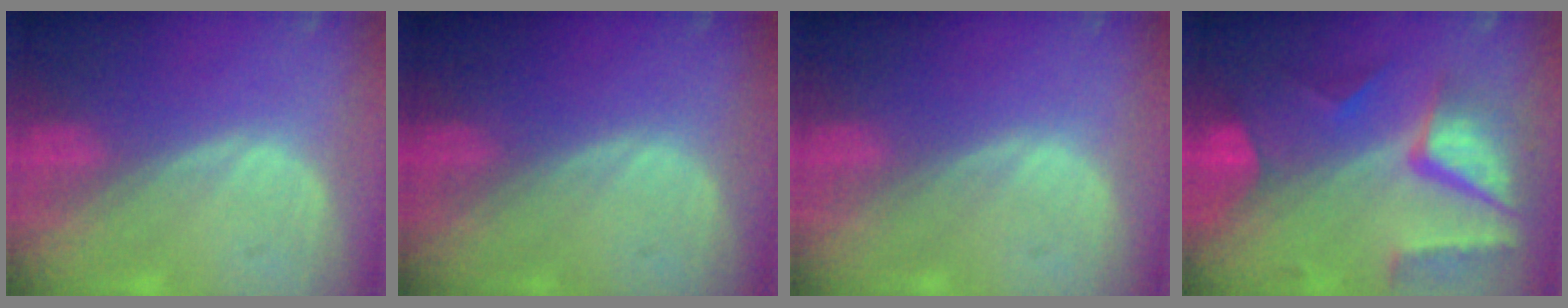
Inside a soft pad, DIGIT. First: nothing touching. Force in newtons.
{"total": 0.0}
{"total": 0.0}
{"total": 10.5, "press": 8.9, "slide": 5.6}